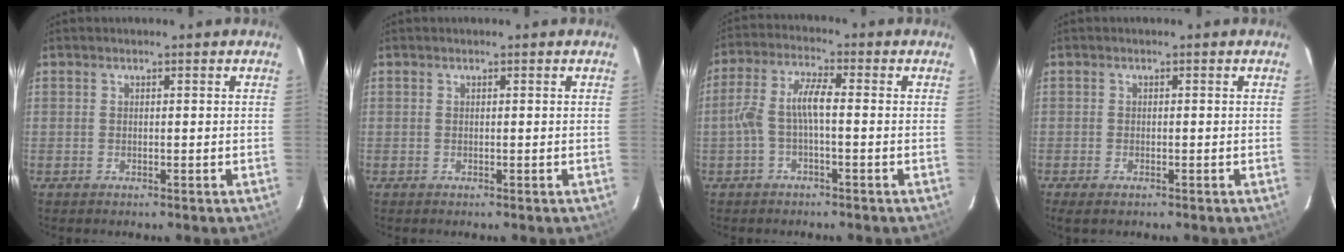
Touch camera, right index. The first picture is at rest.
{"total": 0.0}
{"total": 5.8, "force": [-1.3, 1.4, 5.5], "torque": [-0.120, 0.016, -0.023]}
{"total": 2.6, "force": [-1.9, 0.9, 1.5], "torque": [-0.036, -0.011, -0.035]}